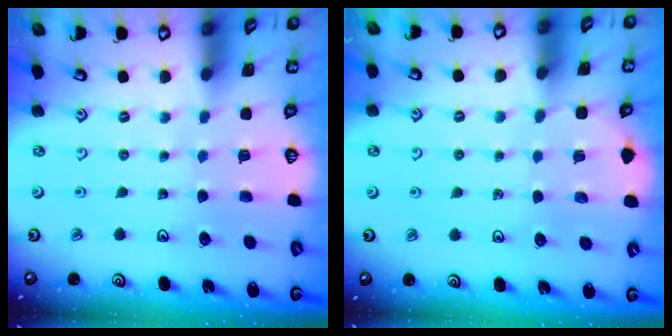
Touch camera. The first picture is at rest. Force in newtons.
{"total": 3.4, "press": 3.4, "slide": 0.4}